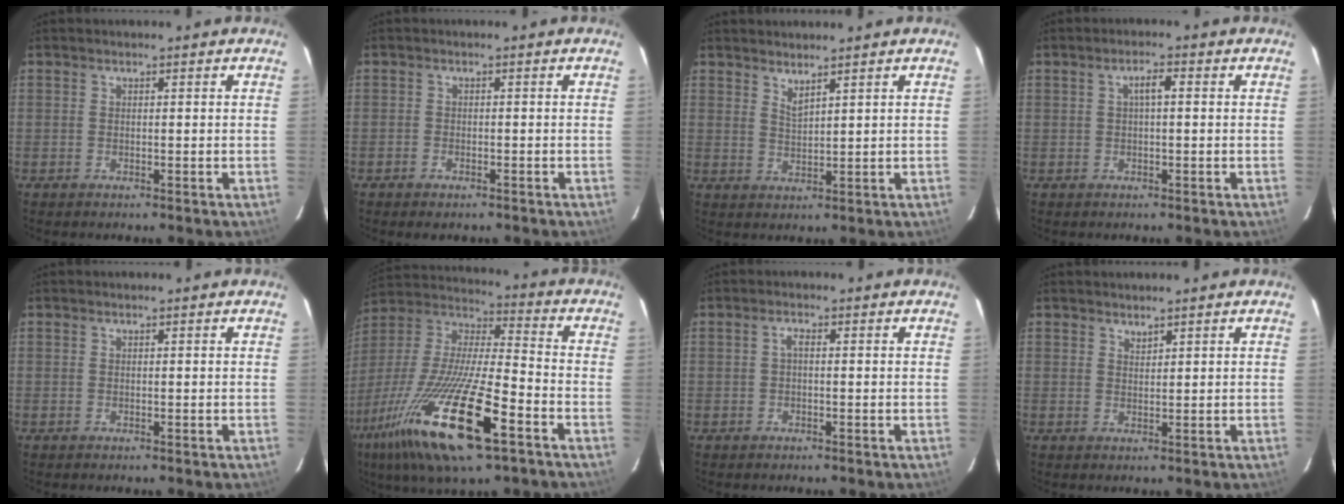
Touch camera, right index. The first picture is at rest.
{"total": 1.8, "force": [-1.3, 1.1, 0.7], "torque": [-0.020, -0.001, -0.023]}
{"total": 2.4, "force": [2.1, 0.1, 1.2], "torque": [-0.021, -0.001, 0.036]}
{"total": 2.3, "force": [0.3, 0.5, 2.2], "torque": [-0.042, 0.009, 0.006]}
{"total": 0.0}
{"total": 25.9, "force": [-13.5, 5.7, 21.3], "torque": [-0.411, -0.066, -0.256]}
{"total": 1.1, "force": [-0.2, 0.5, 1.0], "torque": [-0.018, 0.007, -0.005]}
{"total": 1.1, "force": [1.0, 0.2, 0.2], "torque": [-0.003, 0.000, 0.020]}